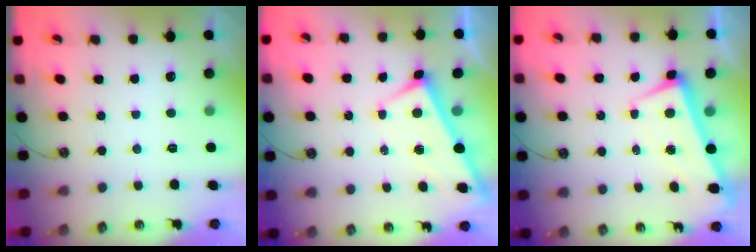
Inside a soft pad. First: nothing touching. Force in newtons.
{"total": 2.7, "press": 2.7, "slide": 0.4}
{"total": 1.7, "press": 0.7, "slide": 1.6}